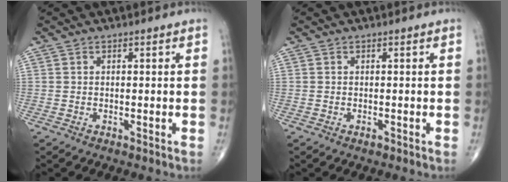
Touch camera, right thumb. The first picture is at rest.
{"total": 0.5, "force": [-0.3, 0.3, 0.3], "torque": [-0.006, -0.001, -0.005]}